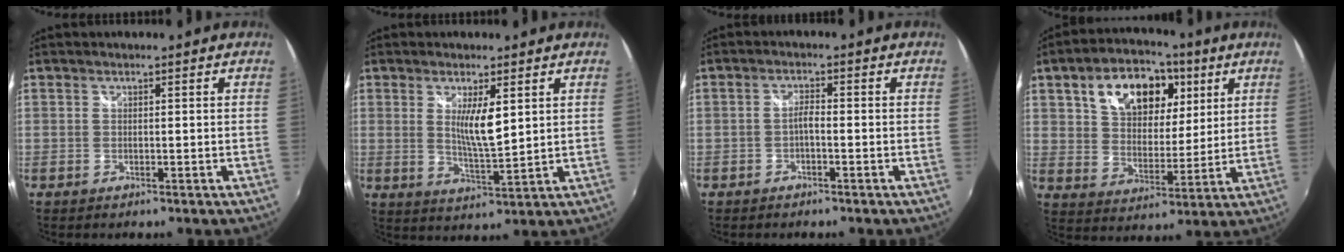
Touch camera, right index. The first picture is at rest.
{"total": 6.7, "force": [2.0, 1.6, 6.2], "torque": [-0.106, -0.012, 0.039]}
{"total": 1.9, "force": [-1.0, 0.5, 1.5], "torque": [-0.034, 0.006, -0.021]}
{"total": 16.3, "force": [7.1, 10.1, 10.7], "torque": [-0.195, 0.035, 0.120]}